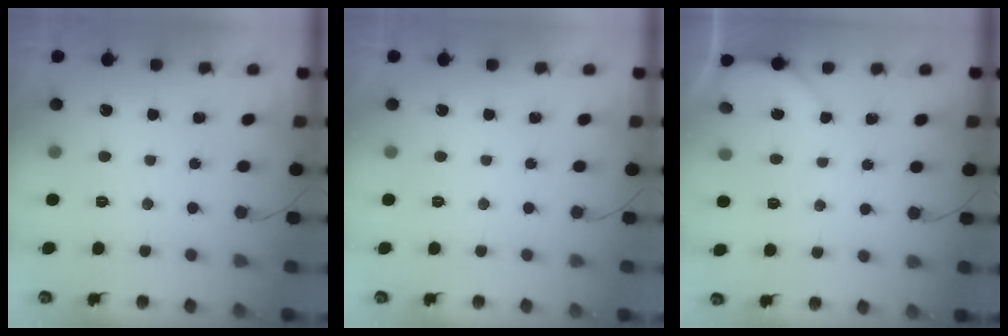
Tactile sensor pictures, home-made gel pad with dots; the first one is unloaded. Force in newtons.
{"total": 0.0}
{"total": 1.8, "press": 1.8, "slide": 0.2}